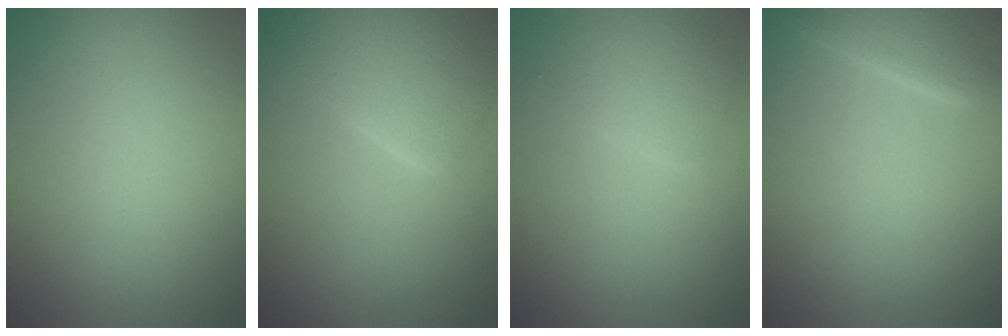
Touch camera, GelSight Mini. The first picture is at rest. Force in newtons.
{"total": 5.3, "press": 5.3, "slide": 0.2}
{"total": 1.9, "press": 1.9, "slide": 0.0}
{"total": 4.4, "press": 4.4, "slide": 0.3}